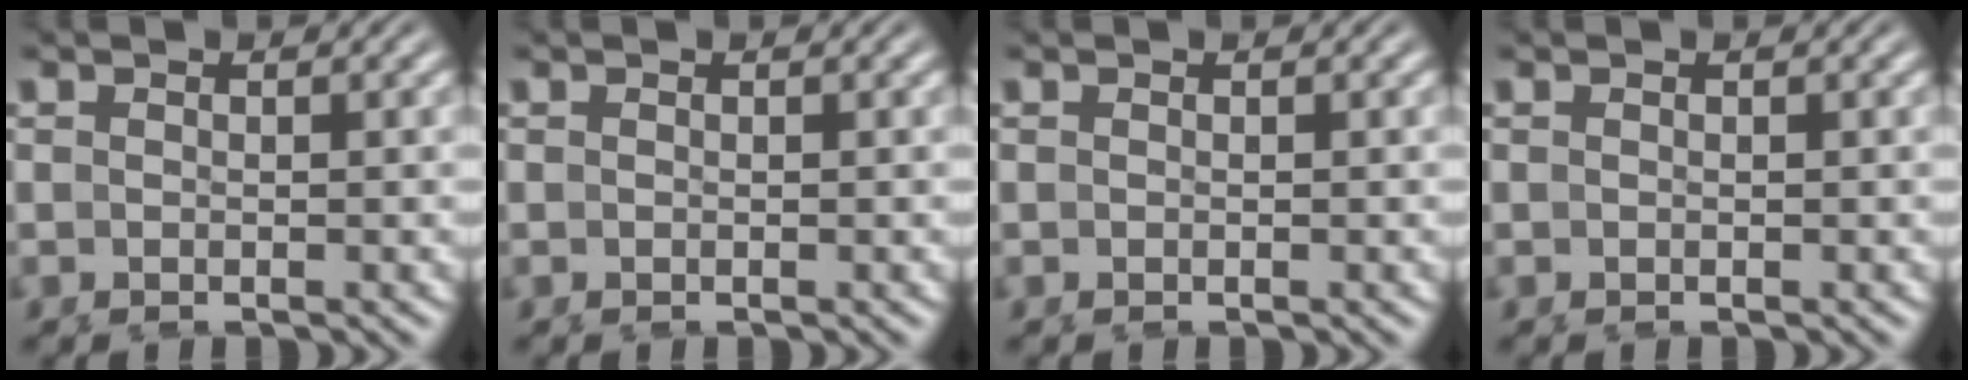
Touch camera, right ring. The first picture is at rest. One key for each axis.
{"total": 0.0}
{"total": 0.0}
{"total": 0.0}